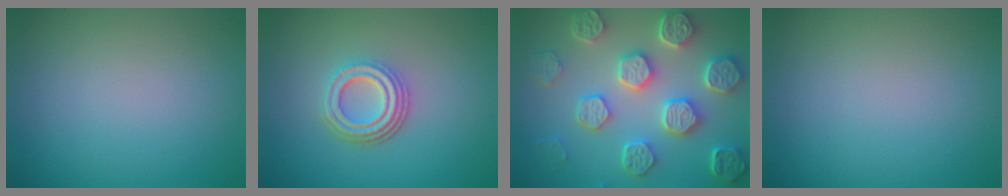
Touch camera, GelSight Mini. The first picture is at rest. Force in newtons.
{"total": 4.6, "press": 3.3, "slide": 3.2}
{"total": 7.6, "press": 6.3, "slide": 4.3}
{"total": 0.0}